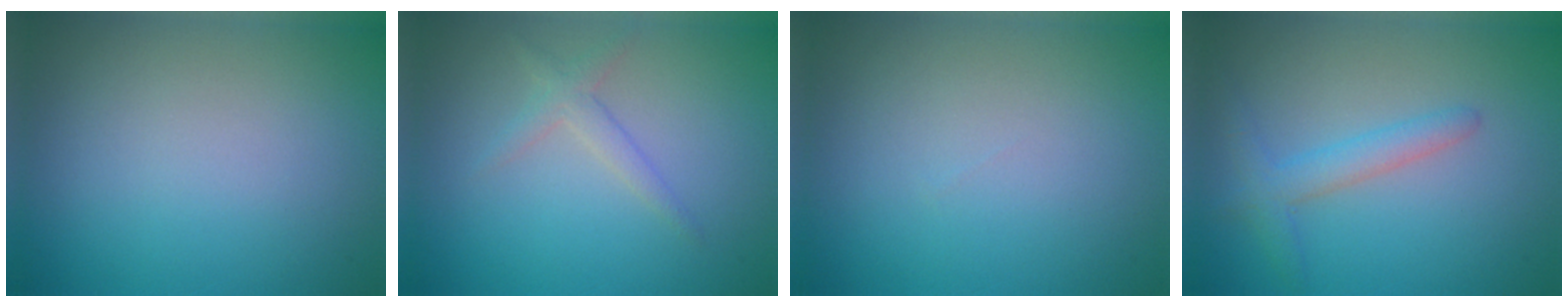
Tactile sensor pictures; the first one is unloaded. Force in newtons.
{"total": 1.6, "press": 1.6, "slide": 0.1}
{"total": 0.0}
{"total": 2.4, "press": 2.4, "slide": 0.1}